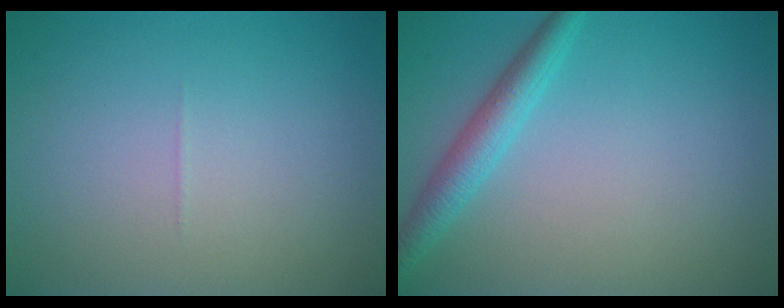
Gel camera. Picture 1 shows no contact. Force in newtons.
{"total": 2.8, "press": 2.8, "slide": 0.1}